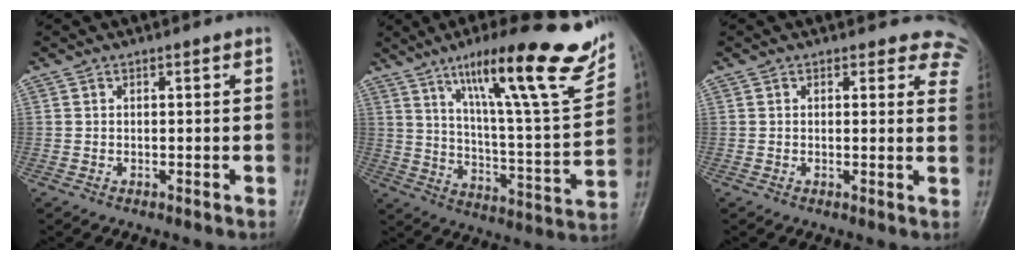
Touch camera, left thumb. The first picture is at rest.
{"total": 25.2, "force": [15.1, 4.4, 19.7], "torque": [-0.265, -0.049, 0.234]}
{"total": 7.8, "force": [6.9, 3.7, 0.6], "torque": [0.053, -0.025, 0.036]}